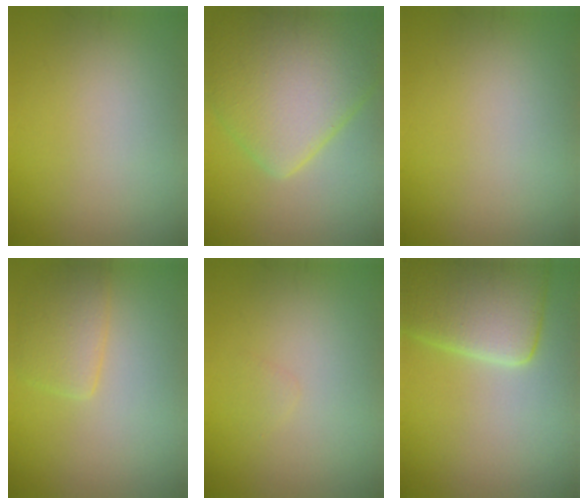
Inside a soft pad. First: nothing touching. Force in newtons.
{"total": 9.7, "press": 9.7, "slide": 0.6}
{"total": 0.0}
{"total": 2.8, "press": 2.8, "slide": 0.3}
{"total": 0.5, "press": 0.5, "slide": 0.1}
{"total": 7.7, "press": 7.6, "slide": 0.5}